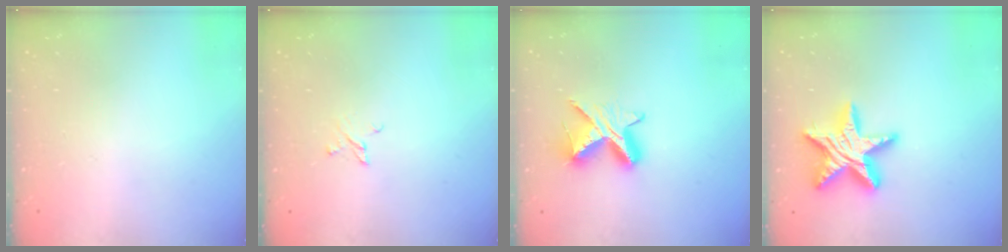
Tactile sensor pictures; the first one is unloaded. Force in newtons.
{"total": 2.7, "press": 2.7, "slide": 0.4}
{"total": 9.2, "press": 9.2, "slide": 0.3}
{"total": 16.9, "press": 16.9, "slide": 1.1}